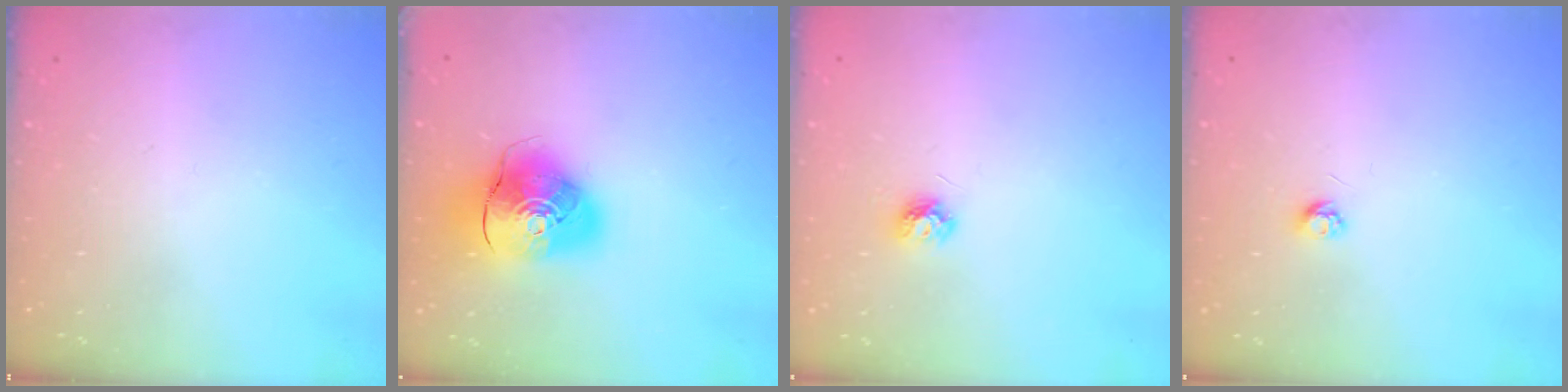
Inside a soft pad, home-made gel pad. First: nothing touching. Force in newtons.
{"total": 12.7, "press": 12.6, "slide": 1.8}
{"total": 4.7, "press": 4.7, "slide": 0.6}
{"total": 3.4, "press": 3.4, "slide": 0.3}